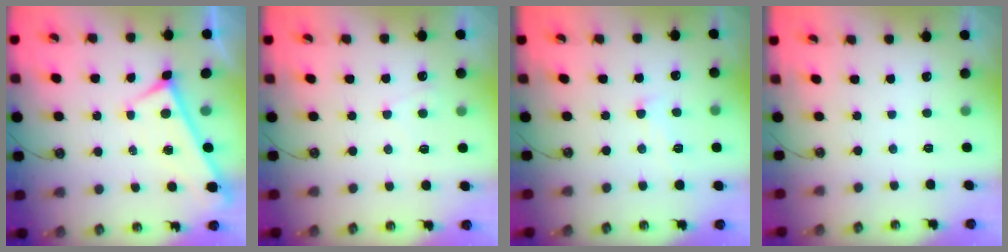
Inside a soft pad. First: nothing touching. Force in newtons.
{"total": 2.7, "press": 2.7, "slide": 0.4}
{"total": 2.4, "press": 2.4, "slide": 0.5}
{"total": 0.0}